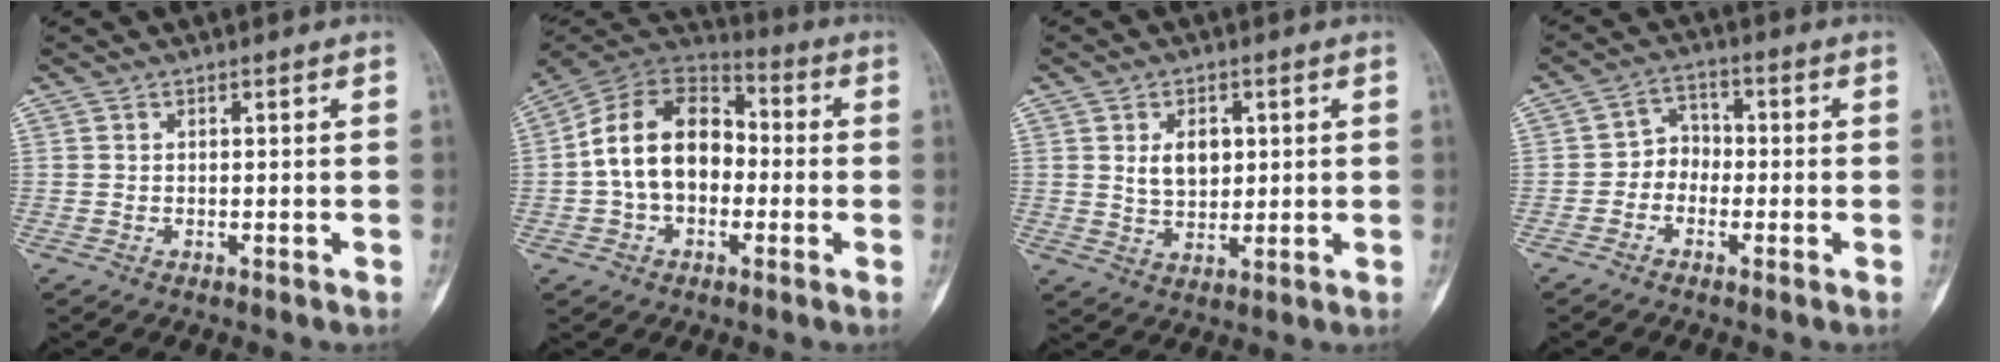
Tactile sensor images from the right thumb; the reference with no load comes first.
{"total": 16.3, "force": [-1.0, 11.3, 11.6], "torque": [-0.178, 0.043, -0.028]}
{"total": 6.0, "force": [1.5, 4.1, 4.2], "torque": [-0.049, -0.010, 0.031]}
{"total": 4.6, "force": [-1.5, 3.9, 2.0], "torque": [-0.001, 0.024, -0.043]}